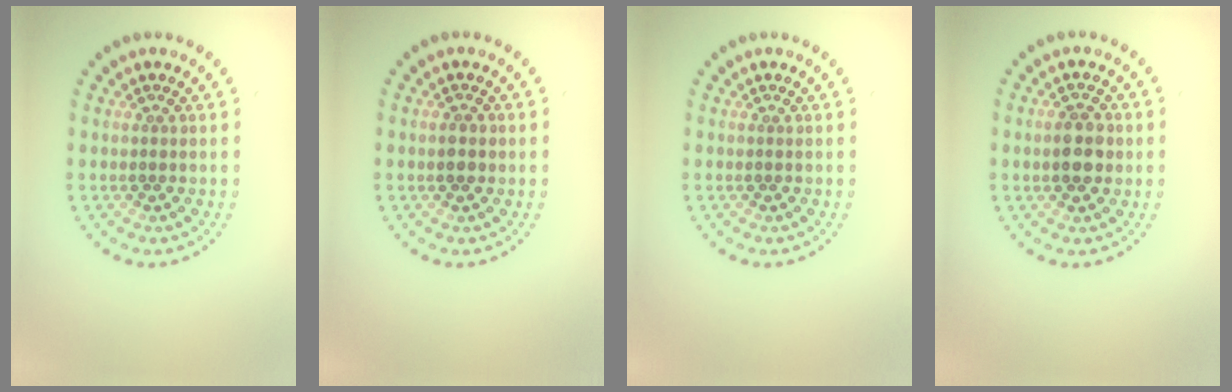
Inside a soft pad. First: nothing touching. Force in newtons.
{"total": 1.4, "press": 1.4, "slide": 0.1}
{"total": 0.0}
{"total": 3.2, "press": 3.1, "slide": 0.1}